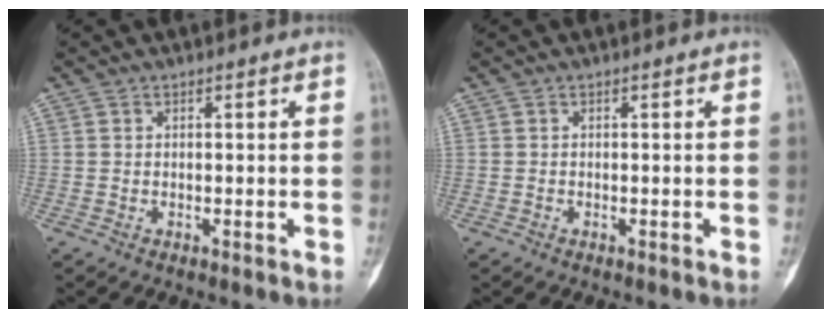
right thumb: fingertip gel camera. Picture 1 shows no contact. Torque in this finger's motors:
{"motor_torque": [0.11, 0.05, 0.02, 0.02, 0.01]}